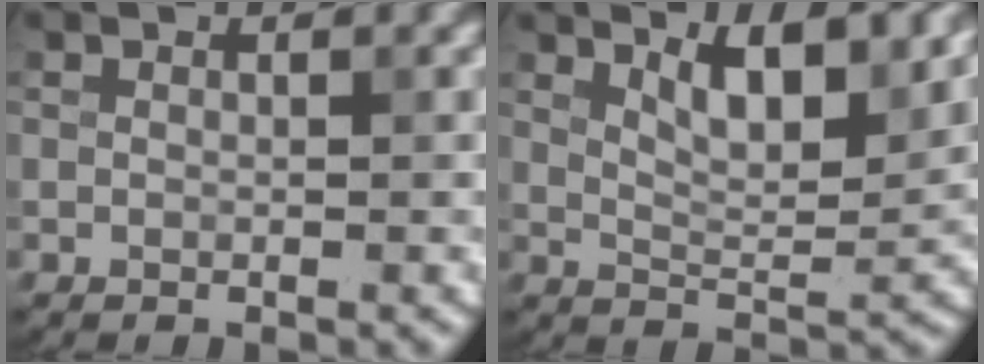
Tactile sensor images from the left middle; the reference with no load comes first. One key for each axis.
{"total": 6.1, "fx": 3.7, "fy": 2.0, "fz": 4.4, "tx": -0.072, "ty": 0.002, "tz": 0.057}